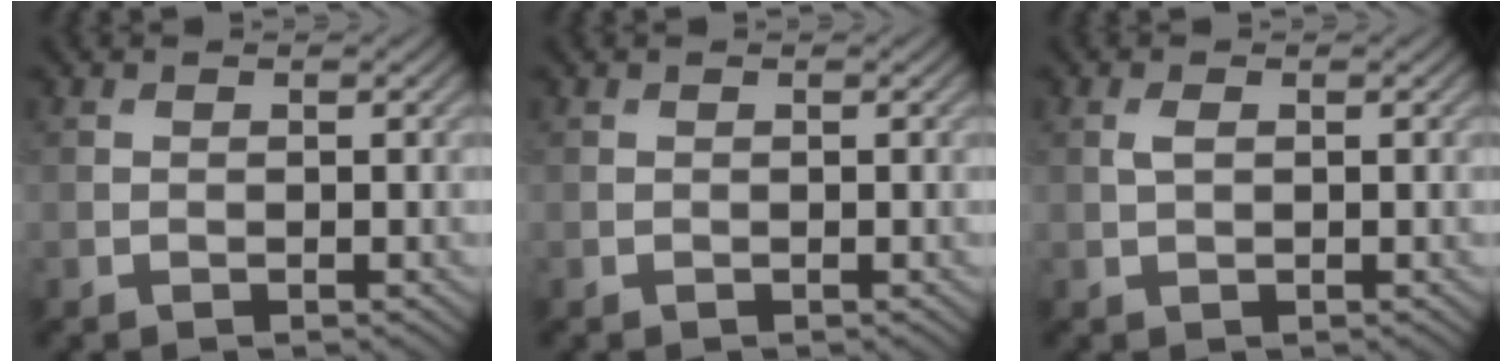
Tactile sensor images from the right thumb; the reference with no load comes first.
{"total": 0.0}
{"total": 1.2, "force": [0.3, 0.5, 1.0], "torque": [-0.026, 0.002, 0.006]}